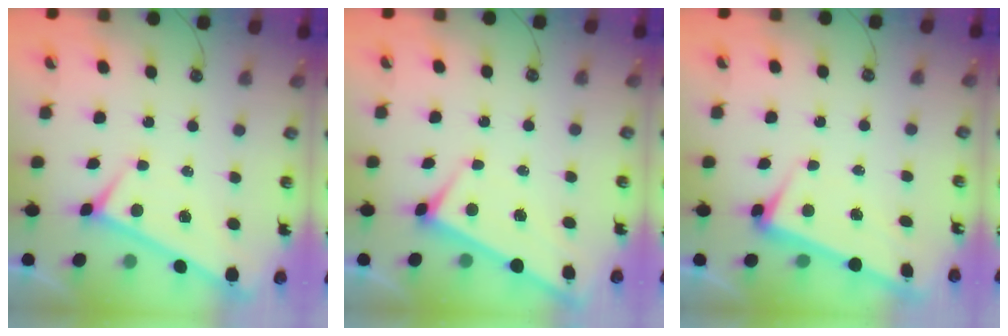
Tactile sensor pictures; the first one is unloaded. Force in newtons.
{"total": 3.1, "press": 3.1, "slide": 0.1}
{"total": 3.0, "press": 2.8, "slide": 1.1}